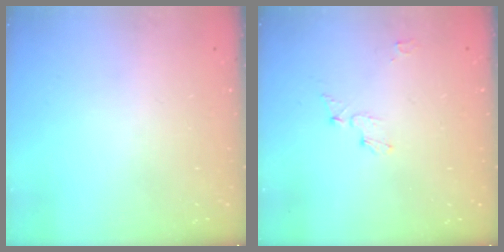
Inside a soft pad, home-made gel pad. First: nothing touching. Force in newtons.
{"total": 4.6, "press": 4.5, "slide": 0.5}